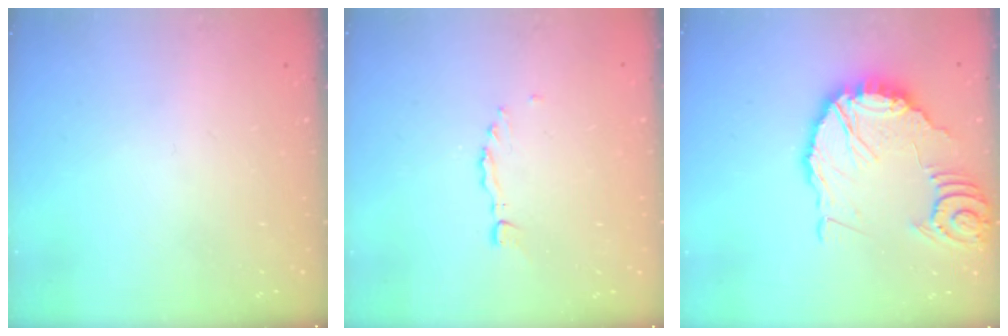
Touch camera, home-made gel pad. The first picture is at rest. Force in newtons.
{"total": 0.0}
{"total": 15.2, "press": 15.1, "slide": 1.9}